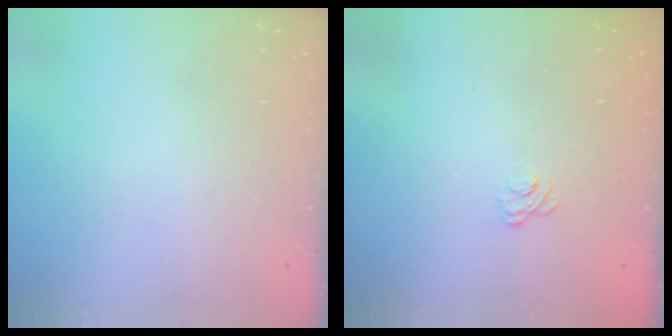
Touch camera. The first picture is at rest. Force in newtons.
{"total": 2.1, "press": 1.8, "slide": 1.1}